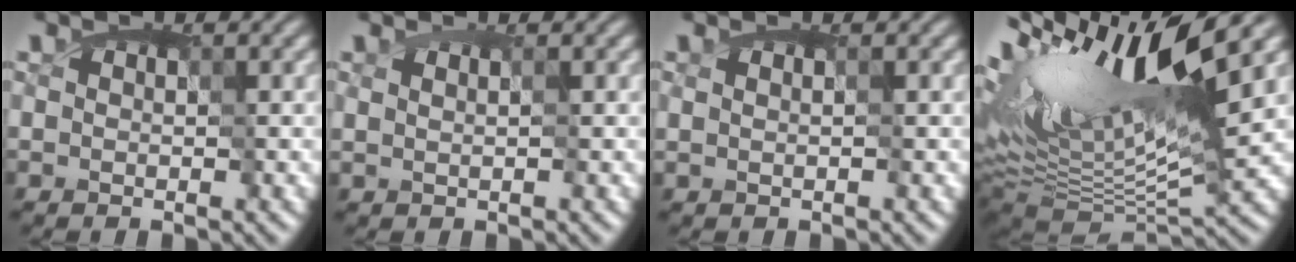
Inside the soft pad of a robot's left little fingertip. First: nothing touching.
{"total": 0.0}
{"total": 0.0}
{"total": 13.9, "force": [4.0, 3.8, 12.7], "torque": [-0.243, 0.024, 0.079]}